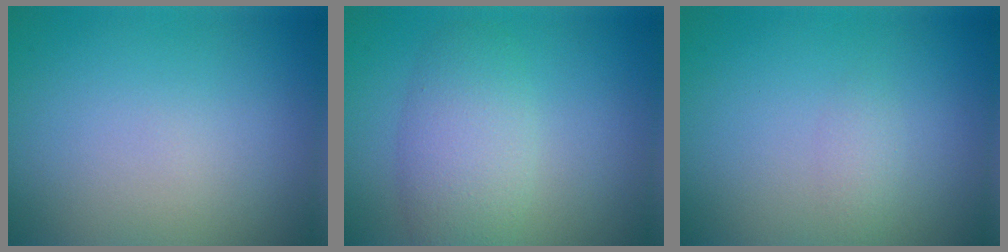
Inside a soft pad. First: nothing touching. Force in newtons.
{"total": 4.2, "press": 4.2, "slide": 0.2}
{"total": 0.9, "press": 0.9, "slide": 0.0}